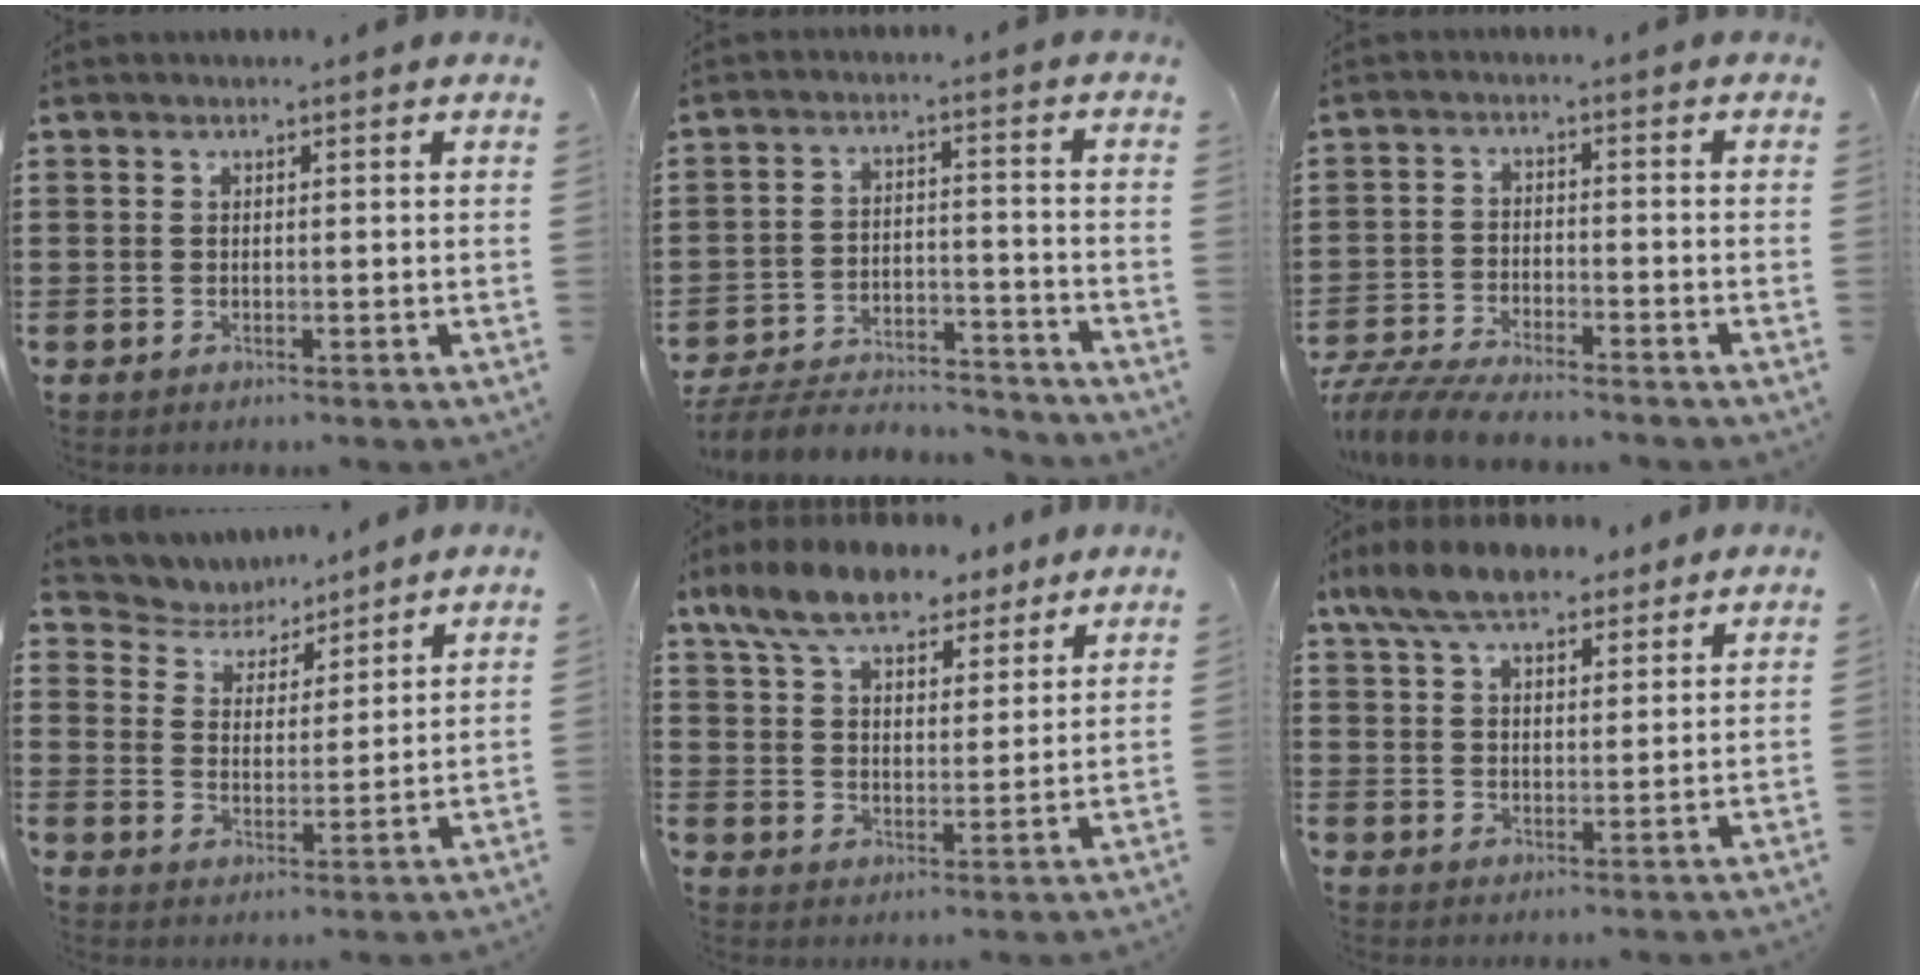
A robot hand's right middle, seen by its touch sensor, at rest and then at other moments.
{"total": 5.8, "force": [-5.6, 1.0, 1.2], "torque": [-0.032, 0.006, -0.113]}
{"total": 6.2, "force": [-6.0, 0.5, 1.5], "torque": [-0.048, -0.005, -0.120]}
{"total": 4.8, "force": [4.5, 1.6, -0.4], "torque": [-0.025, -0.032, 0.076]}
{"total": 9.4, "force": [8.0, 3.4, 3.5], "torque": [-0.093, -0.019, 0.151]}
{"total": 8.1, "force": [6.8, 2.6, 3.5], "torque": [-0.084, -0.007, 0.126]}